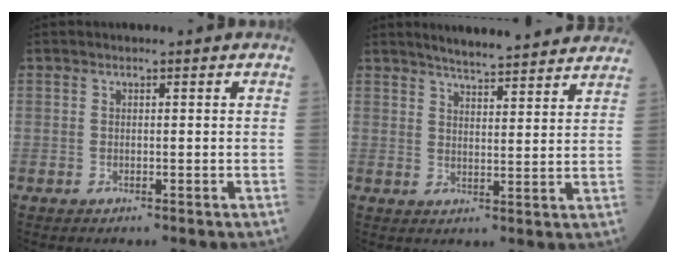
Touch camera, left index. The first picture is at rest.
{"total": 13.9, "force": [12.7, 1.3, 5.4], "torque": [-0.073, 0.007, 0.158]}